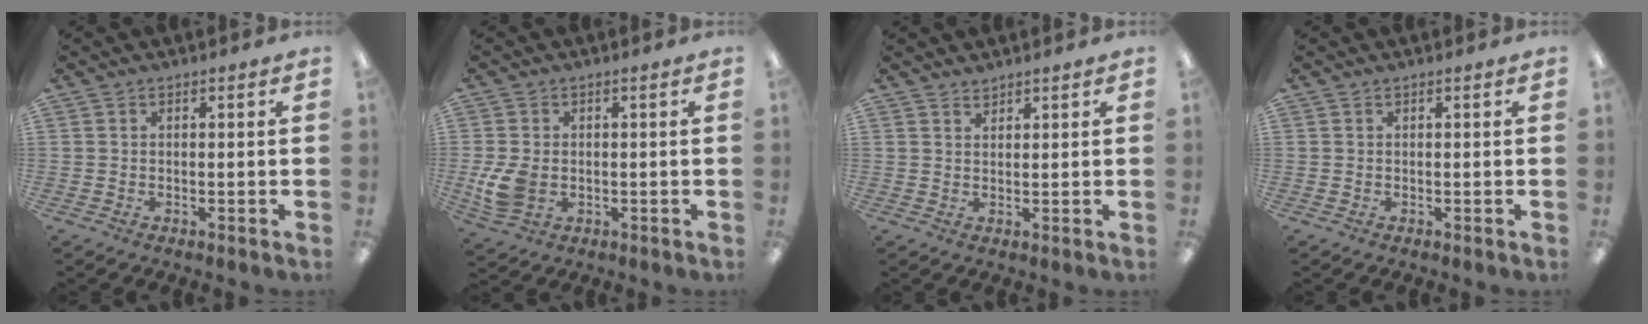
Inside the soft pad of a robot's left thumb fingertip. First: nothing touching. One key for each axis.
{"total": 7.1, "fx": -0.8, "fy": 5.2, "fz": 4.8, "tx": -0.103, "ty": 0.000, "tz": -0.015}
{"total": 1.6, "fx": 1.6, "fy": 0.3, "fz": -0.1, "tx": 0.001, "ty": -0.004, "tz": 0.031}
{"total": 0.0}